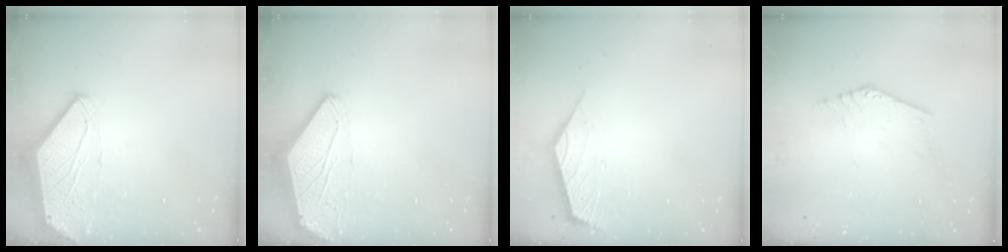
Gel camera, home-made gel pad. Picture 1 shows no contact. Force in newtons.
{"total": 0.0}
{"total": 2.6, "press": 2.5, "slide": 0.6}
{"total": 2.7, "press": 2.6, "slide": 0.5}